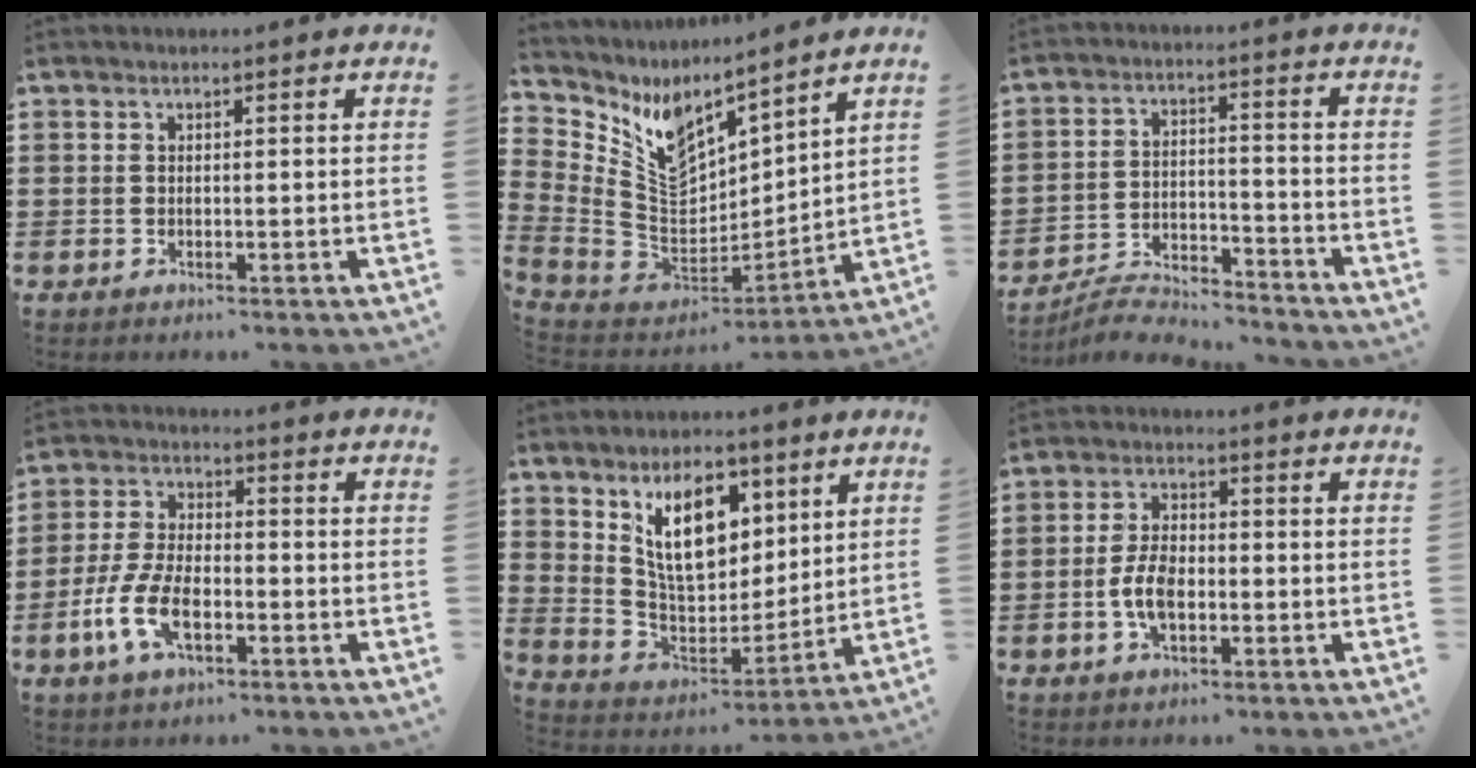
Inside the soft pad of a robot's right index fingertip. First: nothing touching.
{"total": 8.1, "force": [5.0, 4.6, 4.4], "torque": [-0.115, -0.038, 0.091]}
{"total": 5.5, "force": [-5.4, 0.5, 1.0], "torque": [-0.029, 0.006, -0.108]}
{"total": 8.1, "force": [-3.2, 3.8, 6.4], "torque": [-0.161, -0.008, -0.067]}
{"total": 11.9, "force": [6.1, 6.4, 8.0], "torque": [-0.153, -0.004, 0.114]}
{"total": 5.5, "force": [-1.2, 2.9, 4.6], "torque": [-0.108, 0.000, -0.029]}